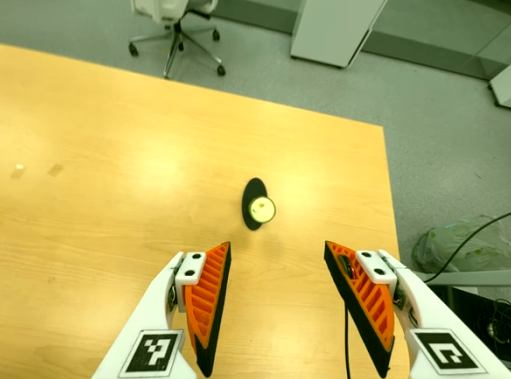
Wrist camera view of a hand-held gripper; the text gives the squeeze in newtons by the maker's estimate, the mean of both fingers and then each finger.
{"total": 0.0}